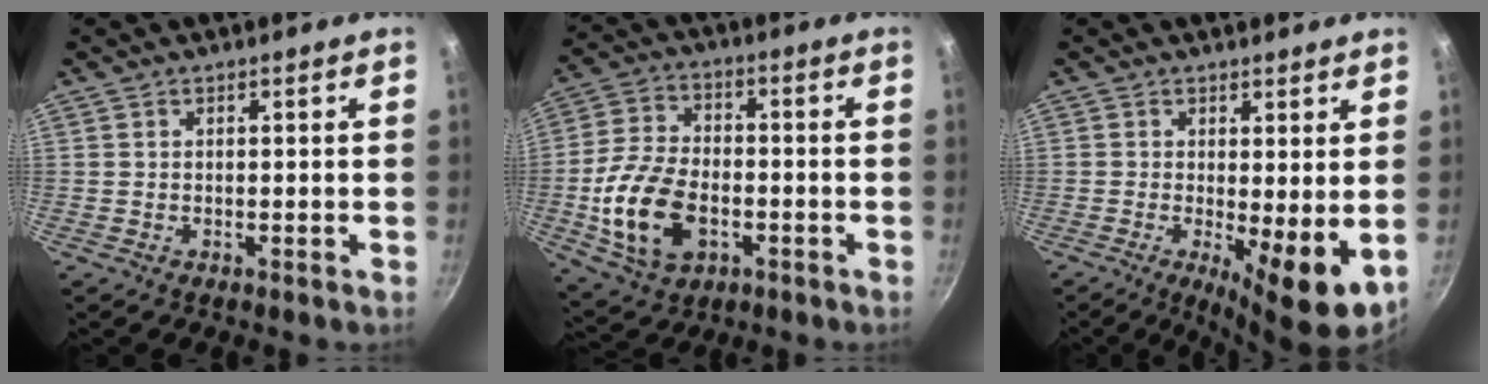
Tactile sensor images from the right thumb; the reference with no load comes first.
{"total": 16.1, "force": [-4.2, 10.2, 11.8], "torque": [-0.223, 0.018, -0.077]}
{"total": 9.6, "force": [-1.6, 2.8, 9.0], "torque": [-0.135, -0.022, -0.016]}